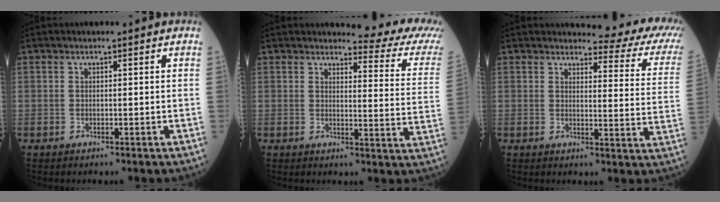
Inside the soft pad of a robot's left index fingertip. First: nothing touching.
{"total": 10.4, "force": [10.0, -0.2, 2.8], "torque": [-0.024, -0.074, 0.095]}
{"total": 12.3, "force": [11.3, 1.7, 4.7], "torque": [-0.037, -0.063, 0.099]}